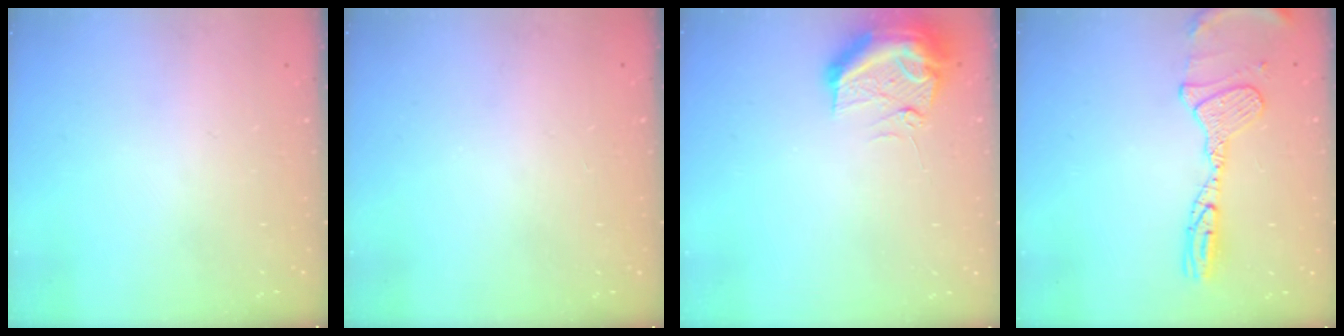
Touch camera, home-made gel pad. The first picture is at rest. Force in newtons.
{"total": 0.0}
{"total": 14.3, "press": 12.3, "slide": 7.3}
{"total": 14.0, "press": 13.9, "slide": 1.7}